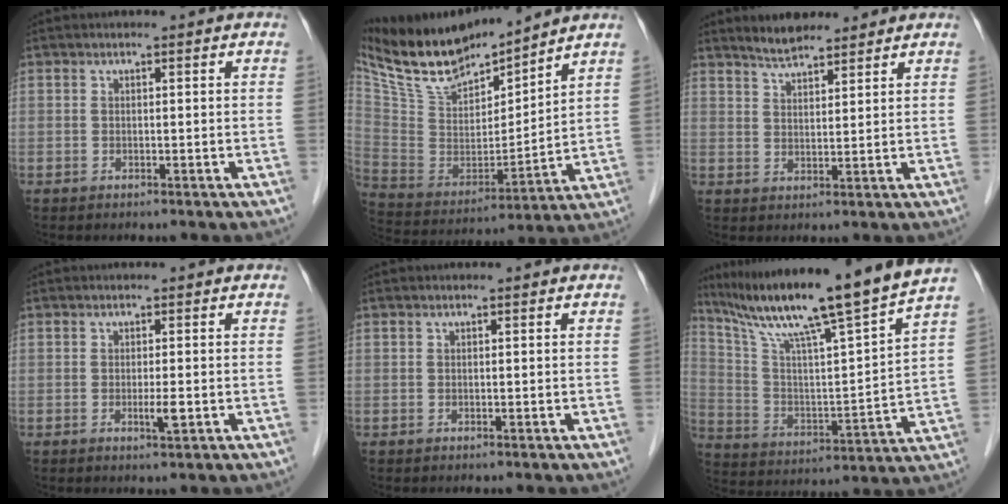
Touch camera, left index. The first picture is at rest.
{"total": 16.6, "force": [14.9, 3.2, 6.7], "torque": [-0.136, -0.003, 0.289]}
{"total": 5.0, "force": [4.6, 1.3, 1.7], "torque": [-0.038, 0.012, 0.083]}
{"total": 1.6, "force": [-0.4, 0.1, 1.6], "torque": [-0.028, -0.005, -0.005]}
{"total": 0.0}
{"total": 20.9, "force": [16.9, -1.6, 12.2], "torque": [-0.203, -0.014, 0.270]}